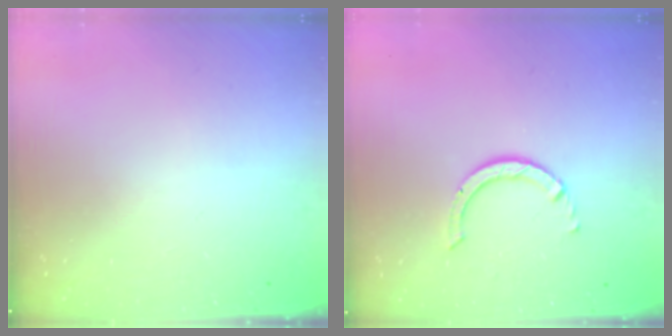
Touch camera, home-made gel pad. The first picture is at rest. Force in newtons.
{"total": 3.6, "press": 3.6, "slide": 0.6}